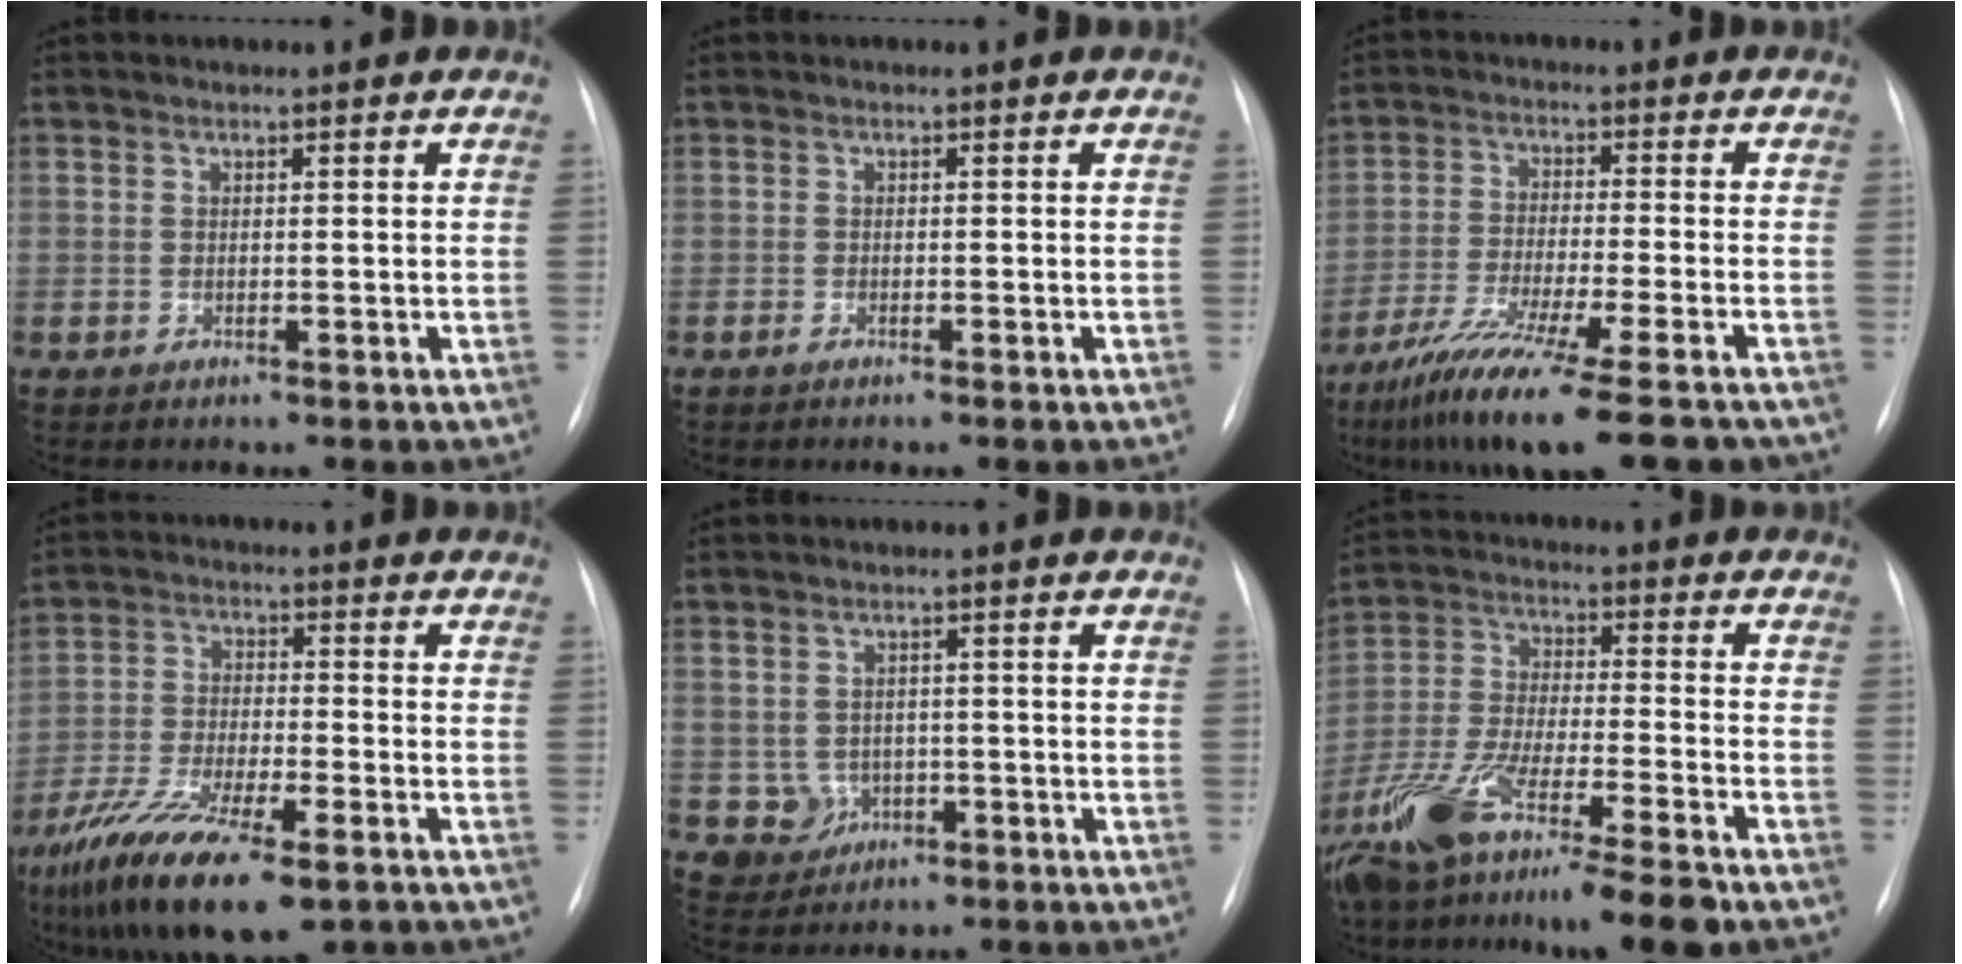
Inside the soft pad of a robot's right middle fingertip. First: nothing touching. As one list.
[{"total": 0.7, "force": [-0.5, 0.0, 0.5], "torque": [-0.012, -0.001, -0.010]}, {"total": 17.1, "force": [-12.9, 0.9, 11.2], "torque": [-0.188, -0.050, -0.210]}, {"total": 14.9, "force": [-9.4, 3.8, 10.9], "torque": [-0.216, -0.035, -0.166]}, {"total": 3.9, "force": [-0.9, 3.8, 0.5], "torque": [-0.006, 0.009, -0.005]}, {"total": 17.2, "force": [-12.4, 1.5, 11.8], "torque": [-0.219, -0.038, -0.221]}]